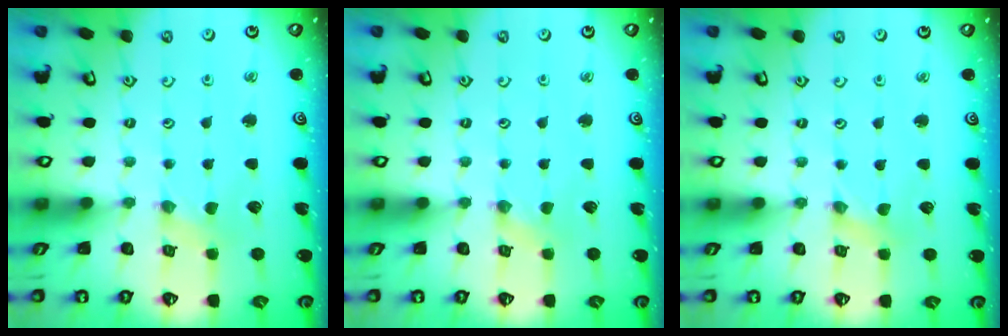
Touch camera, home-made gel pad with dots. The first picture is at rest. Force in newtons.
{"total": 0.0}
{"total": 0.0}